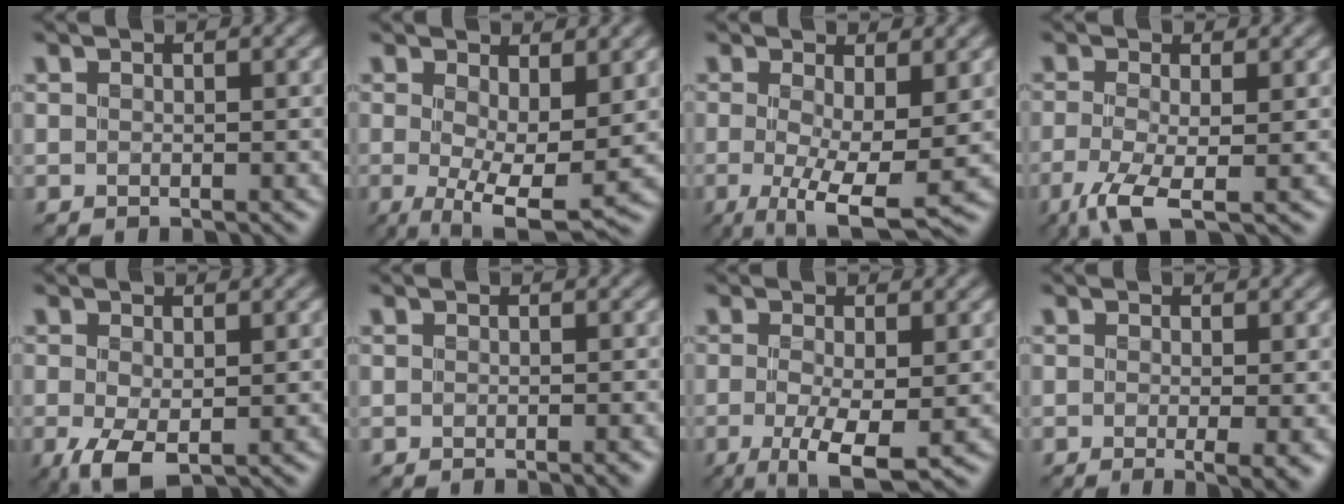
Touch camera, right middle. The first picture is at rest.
{"total": 6.8, "force": [0.2, 2.3, 6.4], "torque": [-0.105, -0.016, 0.005]}
{"total": 7.2, "force": [-0.9, 1.9, 6.8], "torque": [-0.116, -0.016, -0.015]}
{"total": 4.1, "force": [-1.9, 0.9, 3.5], "torque": [-0.084, -0.011, -0.041]}
{"total": 3.3, "force": [-0.9, 1.5, 2.8], "torque": [-0.069, -0.010, -0.014]}
{"total": 1.0, "force": [-0.3, 0.3, 0.9], "torque": [-0.004, 0.003, -0.007]}
{"total": 4.8, "force": [-1.3, 1.1, 4.5], "torque": [-0.089, -0.017, -0.022]}
{"total": 2.6, "force": [-0.2, 0.4, 2.5], "torque": [-0.031, -0.009, -0.001]}